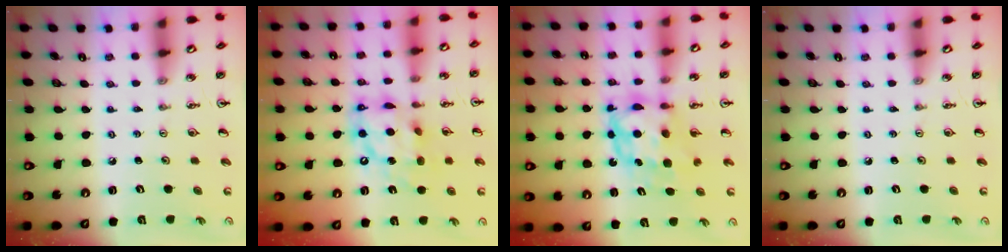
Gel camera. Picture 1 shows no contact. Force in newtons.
{"total": 13.8, "press": 13.8, "slide": 1.0}
{"total": 7.8, "press": 7.7, "slide": 0.8}
{"total": 0.0}